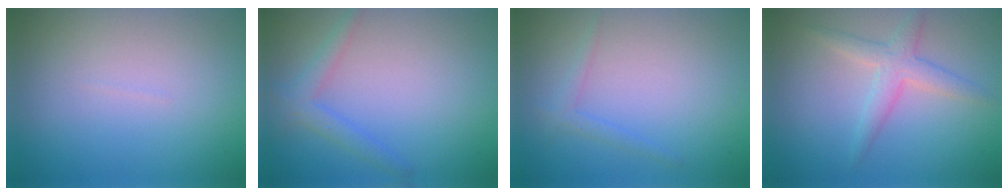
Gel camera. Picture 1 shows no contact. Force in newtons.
{"total": 2.2, "press": 2.2, "slide": 0.0}
{"total": 1.3, "press": 1.2, "slide": 0.1}
{"total": 2.8, "press": 2.8, "slide": 0.1}